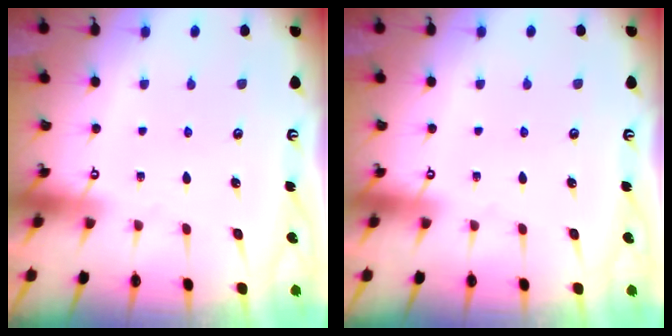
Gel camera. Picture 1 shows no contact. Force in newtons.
{"total": 0.0}